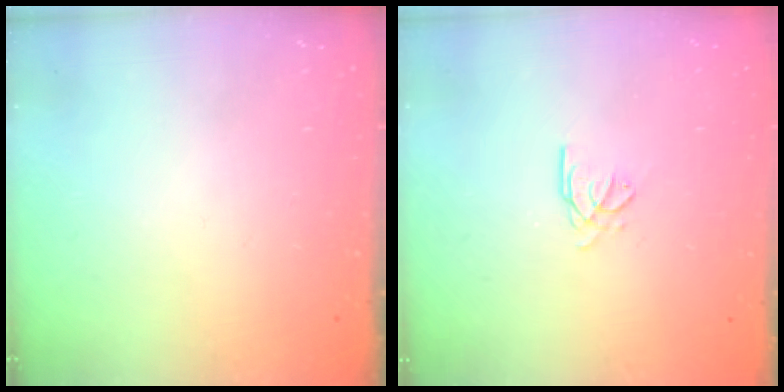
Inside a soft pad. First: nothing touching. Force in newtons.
{"total": 2.4, "press": 2.4, "slide": 0.1}